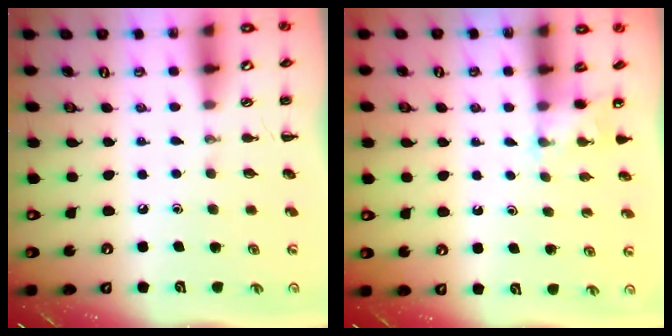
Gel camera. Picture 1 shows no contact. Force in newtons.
{"total": 2.0, "press": 1.9, "slide": 0.6}